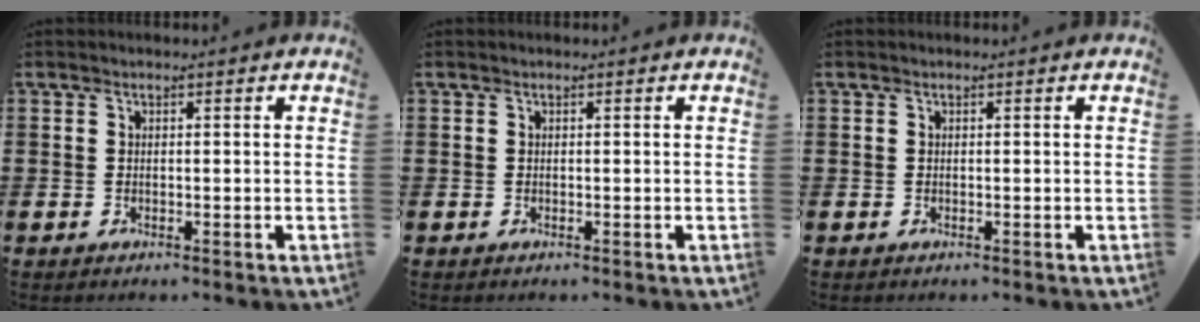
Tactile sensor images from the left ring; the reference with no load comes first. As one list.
[{"total": 0.0}, {"total": 0.0}]